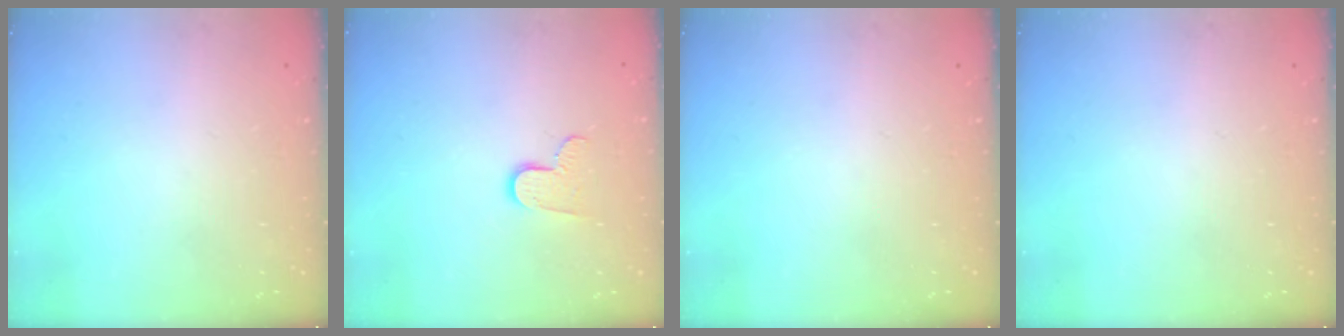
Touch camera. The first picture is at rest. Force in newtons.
{"total": 7.2, "press": 7.2, "slide": 0.4}
{"total": 0.0}
{"total": 0.0}